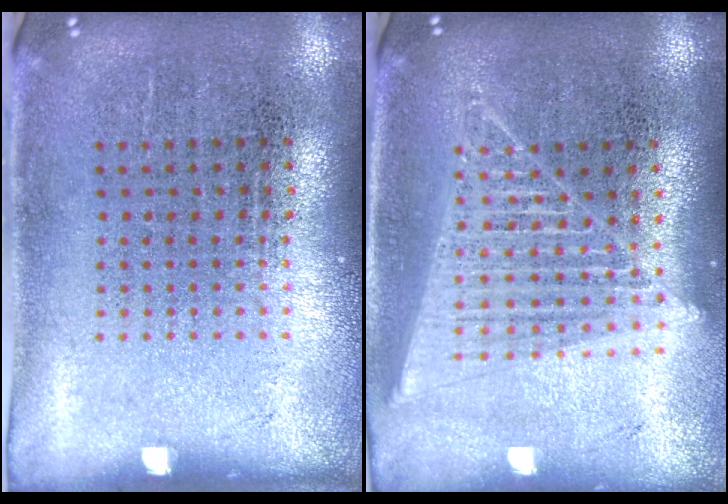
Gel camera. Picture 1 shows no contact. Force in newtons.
{"total": 1.9, "press": 1.7, "slide": 0.8}